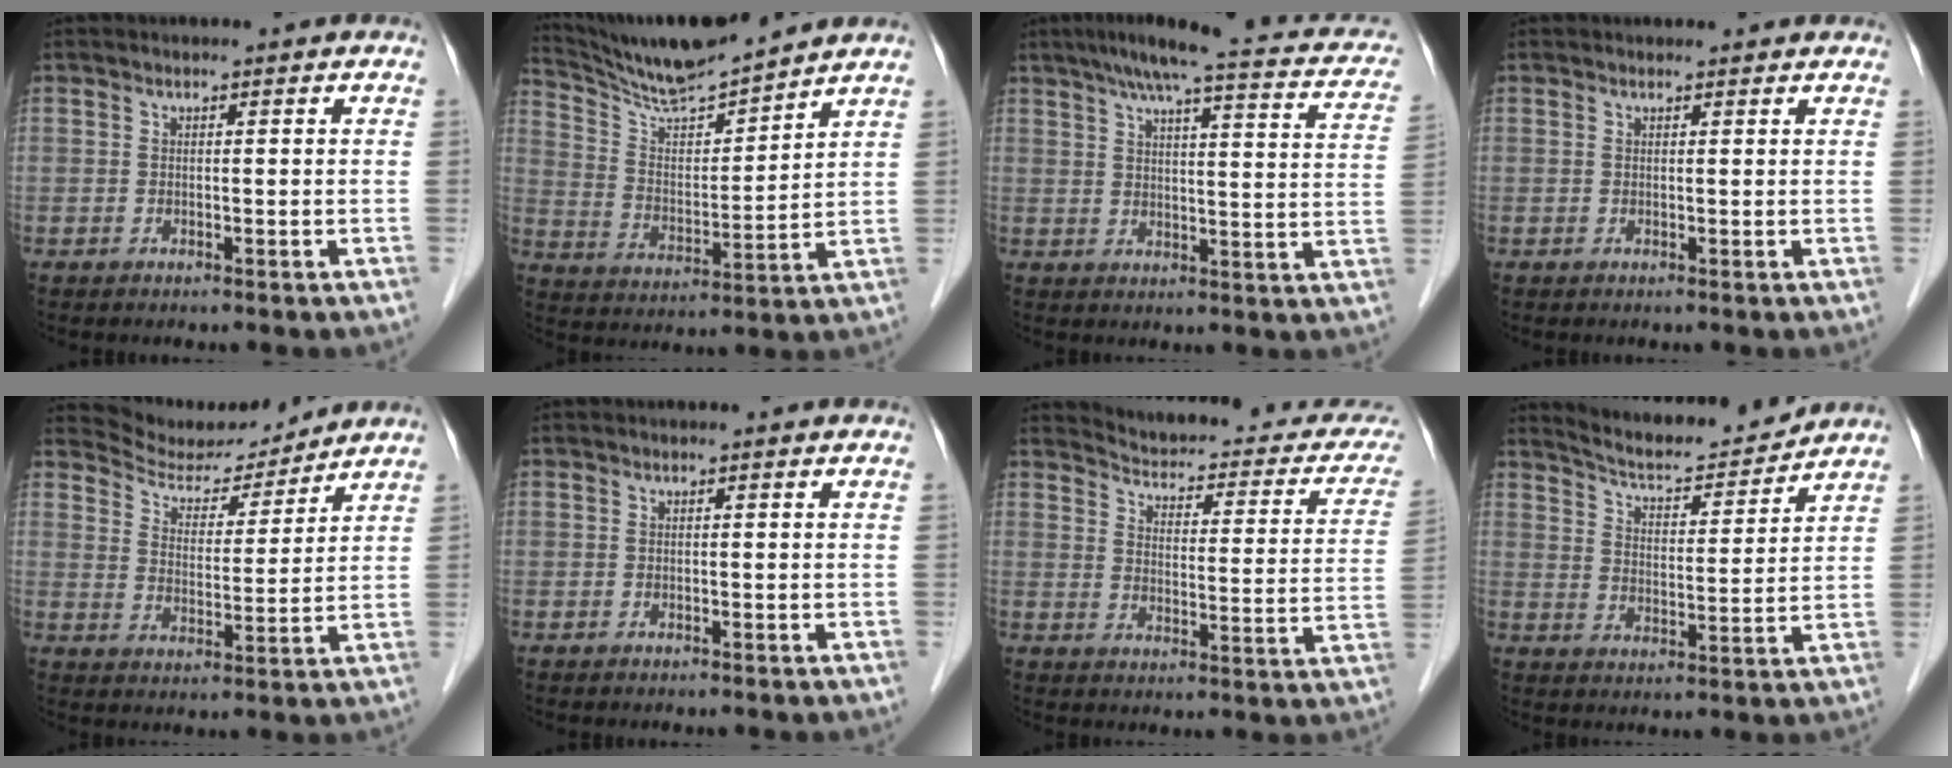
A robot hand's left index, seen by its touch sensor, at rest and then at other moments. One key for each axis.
{"total": 11.7, "fx": 11.2, "fy": -0.3, "fz": 3.4, "tx": -0.072, "ty": 0.004, "tz": 0.209}
{"total": 19.6, "fx": 15.3, "fy": 3.4, "fz": 11.7, "tx": -0.164, "ty": 0.021, "tz": 0.174}
{"total": 1.4, "fx": 1.4, "fy": 0.4, "fz": 0.1, "tx": -0.011, "ty": 0.006, "tz": 0.015}
{"total": 8.7, "fx": 8.6, "fy": 1.3, "fz": 0.2, "tx": -0.010, "ty": -0.001, "tz": 0.147}
{"total": 0.0}
{"total": 21.0, "fx": 19.5, "fy": 5.0, "fz": 6.2, "tx": -0.063, "ty": -0.055, "tz": 0.217}
{"total": 10.5, "fx": 10.3, "fy": 0.6, "fz": 2.2, "tx": -0.042, "ty": -0.006, "tz": 0.162}